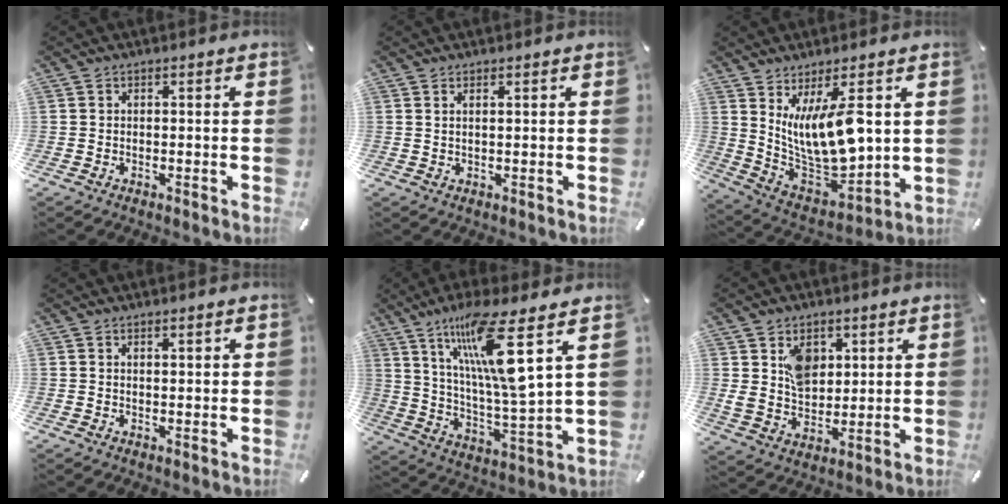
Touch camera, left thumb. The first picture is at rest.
{"total": 1.0, "force": [0.7, 0.0, 0.7], "torque": [-0.021, -0.003, 0.010]}
{"total": 14.7, "force": [5.6, 5.6, 12.3], "torque": [-0.268, -0.047, 0.096]}
{"total": 0.9, "force": [0.7, 0.2, 0.5], "torque": [-0.010, 0.000, 0.011]}
{"total": 17.7, "force": [8.9, 2.3, 15.1], "torque": [-0.307, -0.047, 0.128]}
{"total": 8.8, "force": [3.8, 6.7, 4.1], "torque": [-0.075, -0.004, 0.072]}